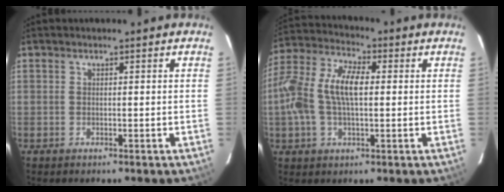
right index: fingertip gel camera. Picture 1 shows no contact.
{"total": 13.6, "force": [0.4, 6.6, 11.9], "torque": [-0.247, 0.019, 0.003]}